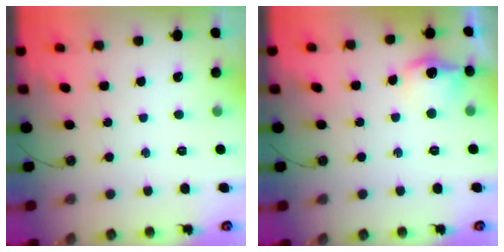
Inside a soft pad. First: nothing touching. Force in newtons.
{"total": 10.0, "press": 10.0, "slide": 0.9}